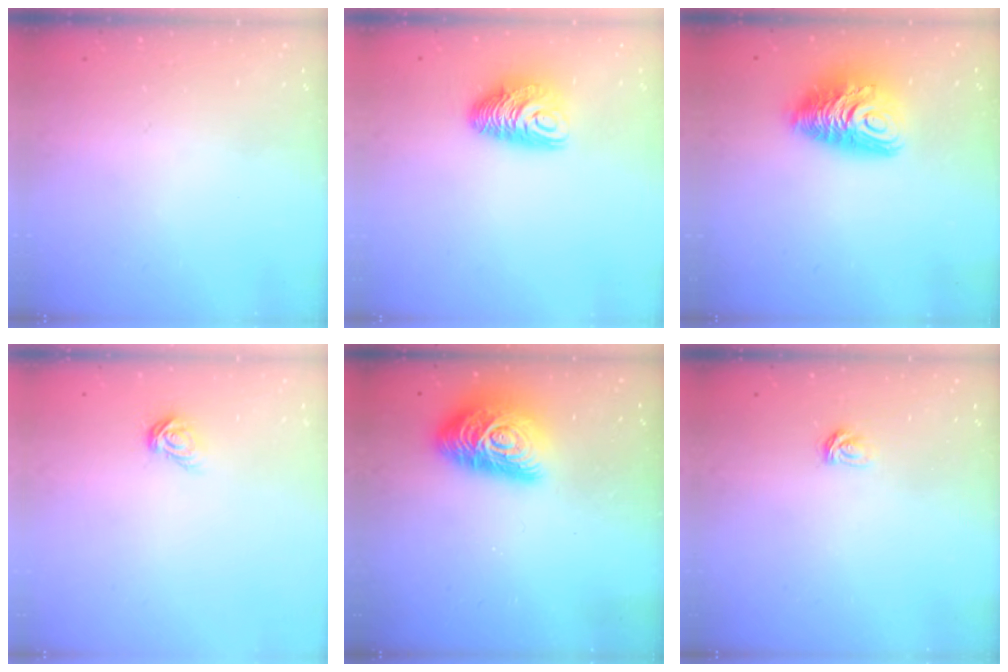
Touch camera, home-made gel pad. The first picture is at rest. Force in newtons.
{"total": 10.0, "press": 10.0, "slide": 0.7}
{"total": 12.0, "press": 11.9, "slide": 1.2}
{"total": 5.0, "press": 5.0, "slide": 0.5}
{"total": 17.0, "press": 17.0, "slide": 0.7}
{"total": 3.1, "press": 3.1, "slide": 0.4}